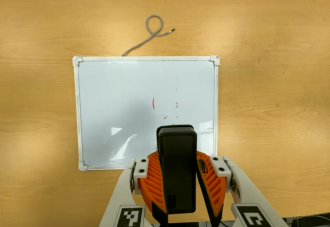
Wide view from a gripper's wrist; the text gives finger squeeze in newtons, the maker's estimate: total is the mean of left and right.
{"total": 10.2, "left": 9.6, "right": 10.7}